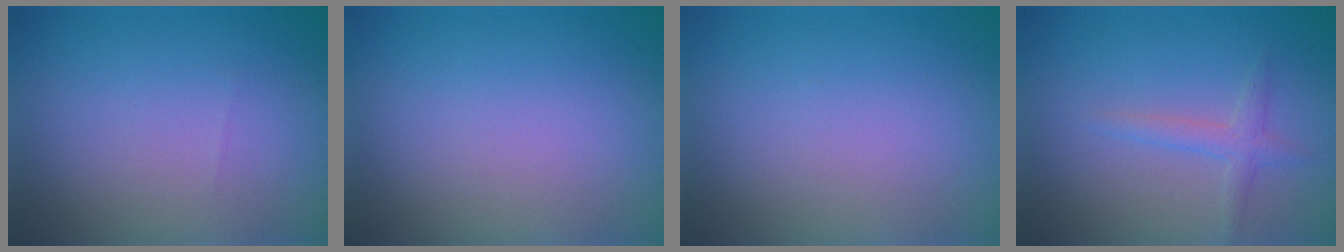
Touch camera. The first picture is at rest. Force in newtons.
{"total": 0.0}
{"total": 0.0}
{"total": 1.7, "press": 1.7, "slide": 0.1}